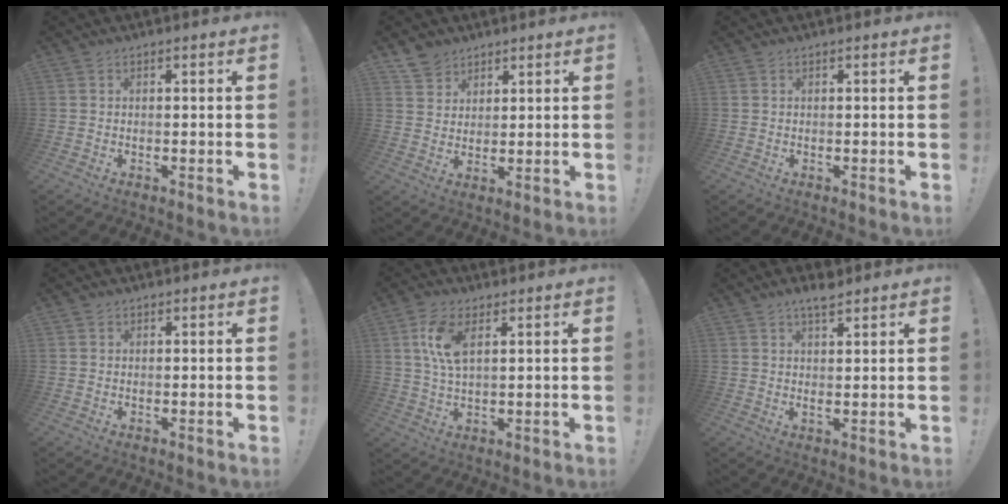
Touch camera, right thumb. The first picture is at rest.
{"total": 6.2, "force": [4.6, 4.2, 0.7], "torque": [-0.011, -0.033, 0.091]}
{"total": 0.0}
{"total": 0.8, "force": [0.5, 0.6, 0.0], "torque": [0.006, -0.002, 0.008]}
{"total": 8.7, "force": [3.2, 4.1, 7.0], "torque": [-0.137, -0.005, 0.055]}
{"total": 4.5, "force": [3.2, 1.0, 3.0], "torque": [-0.047, -0.020, 0.053]}